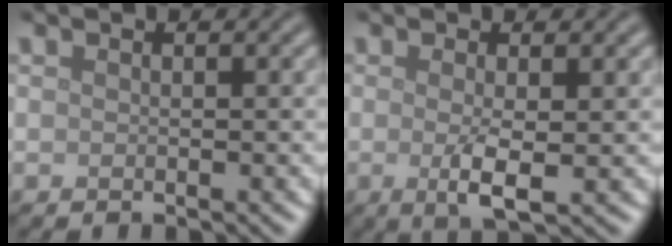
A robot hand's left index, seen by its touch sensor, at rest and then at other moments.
{"total": 2.9, "force": [-0.3, 0.6, 2.9], "torque": [-0.057, -0.009, -0.003]}